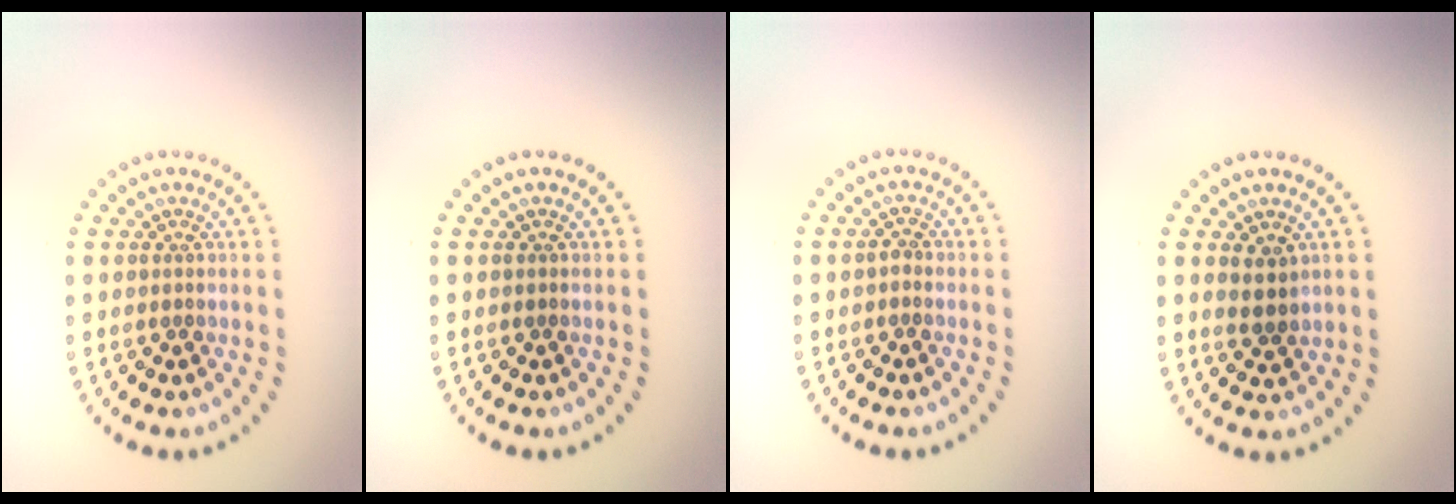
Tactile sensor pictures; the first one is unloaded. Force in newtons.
{"total": 0.0}
{"total": 0.7, "press": 0.6, "slide": 0.4}
{"total": 1.8, "press": 1.5, "slide": 0.9}